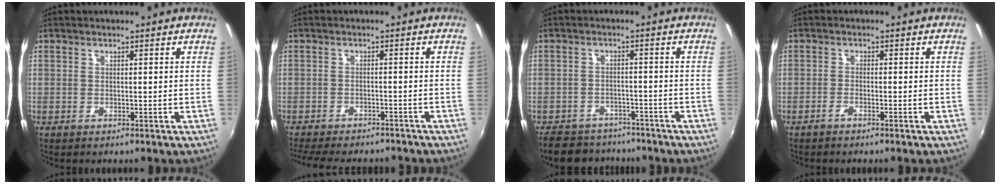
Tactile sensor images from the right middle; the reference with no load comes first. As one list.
[{"total": 12.3, "force": [-10.7, 3.7, 5.0], "torque": [-0.115, -0.023, -0.155]}, {"total": 11.6, "force": [-9.6, 5.5, 3.3], "torque": [-0.088, 0.009, -0.138]}, {"total": 1.3, "force": [-1.1, 0.0, 0.7], "torque": [-0.023, 0.001, -0.027]}]